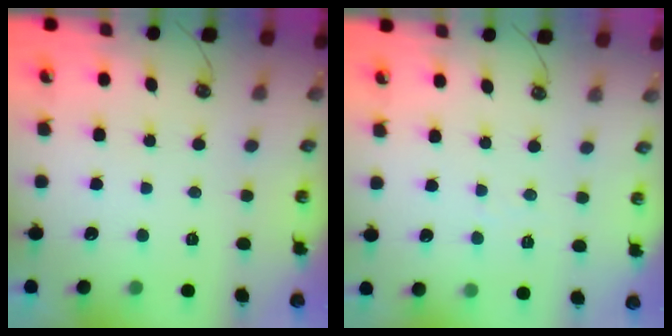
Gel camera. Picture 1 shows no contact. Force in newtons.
{"total": 2.5, "press": 2.5, "slide": 0.4}